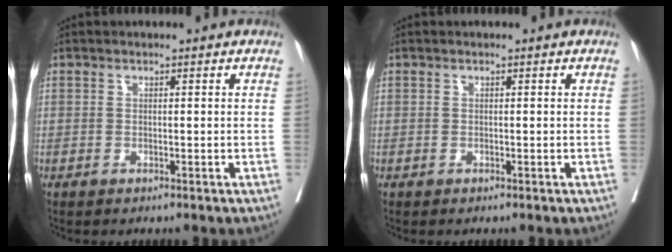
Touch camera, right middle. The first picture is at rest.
{"total": 0.0}